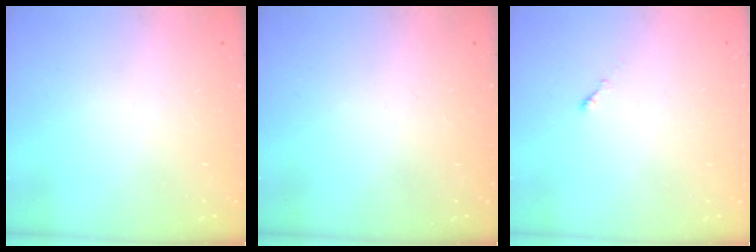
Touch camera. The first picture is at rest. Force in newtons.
{"total": 0.0}
{"total": 0.0}